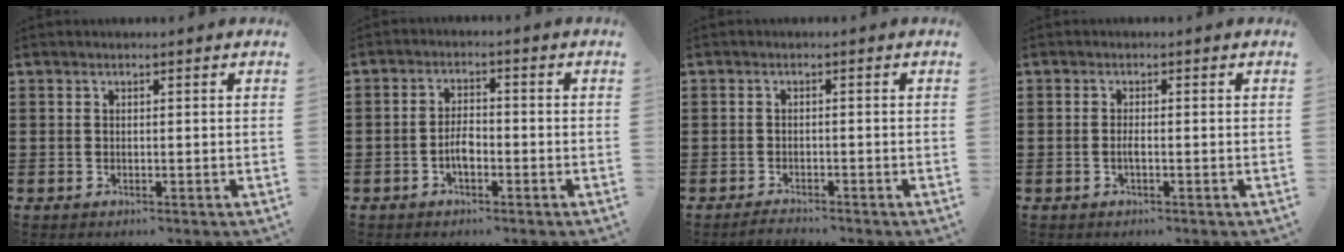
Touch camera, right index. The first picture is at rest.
{"total": 3.2, "force": [-1.2, 1.6, 2.5], "torque": [-0.055, 0.001, -0.025]}
{"total": 1.5, "force": [-1.5, 0.0, -0.1], "torque": [-0.003, 0.002, -0.032]}
{"total": 1.3, "force": [-0.4, 0.1, 1.2], "torque": [-0.025, -0.003, -0.007]}